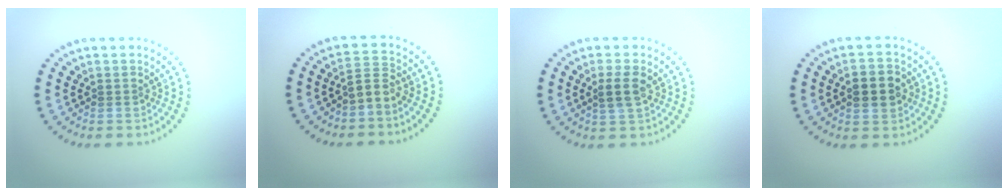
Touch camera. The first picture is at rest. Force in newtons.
{"total": 1.8, "press": 1.3, "slide": 1.3}
{"total": 2.0, "press": 1.9, "slide": 0.7}
{"total": 3.7, "press": 3.7, "slide": 0.2}